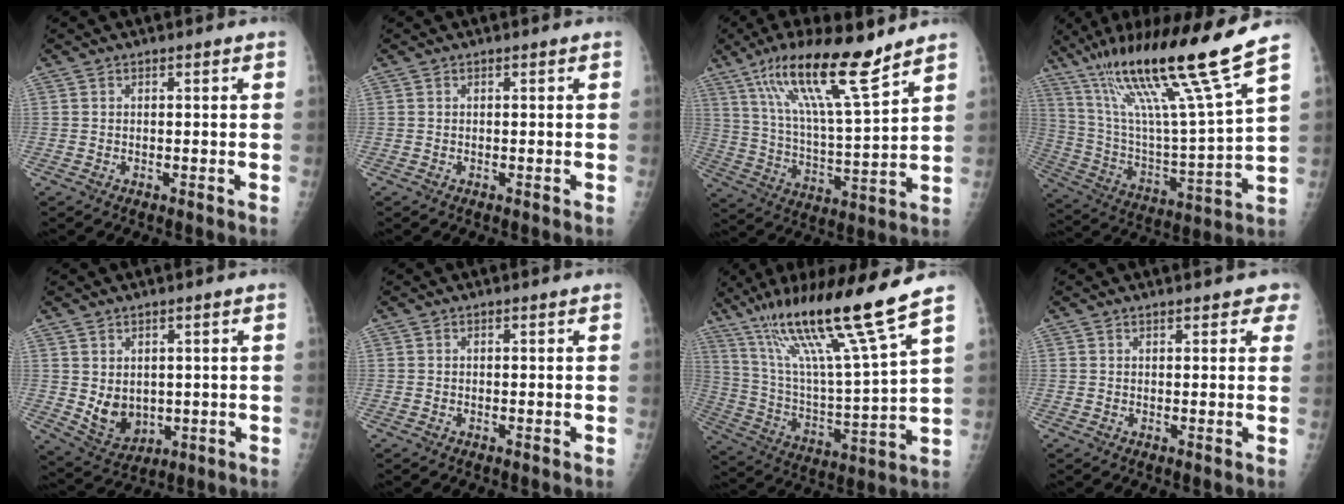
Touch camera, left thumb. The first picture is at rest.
{"total": 0.0}
{"total": 18.3, "force": [12.4, 2.5, 13.2], "torque": [-0.224, -0.058, 0.224]}
{"total": 23.2, "force": [16.1, -0.1, 16.7], "torque": [-0.271, -0.071, 0.291]}
{"total": 6.9, "force": [0.4, 5.4, 4.3], "torque": [-0.054, -0.020, 0.031]}
{"total": 0.0}
{"total": 21.1, "force": [14.5, 0.2, 15.3], "torque": [-0.252, -0.062, 0.263]}
{"total": 3.1, "force": [2.4, 1.4, 1.3], "torque": [0.014, -0.003, 0.020]}